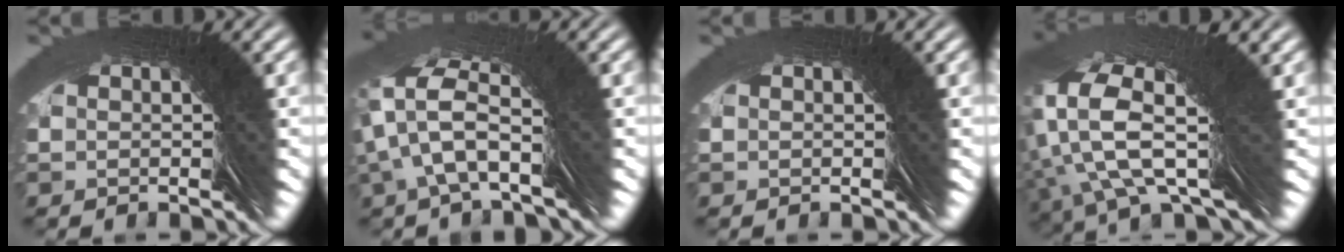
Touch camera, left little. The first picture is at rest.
{"total": 4.6, "force": [3.5, -2.9, -0.6], "torque": [0.016, 0.055, 0.040]}
{"total": 0.0}
{"total": 6.2, "force": [4.4, -1.8, 4.0], "torque": [-0.049, 0.064, 0.053]}